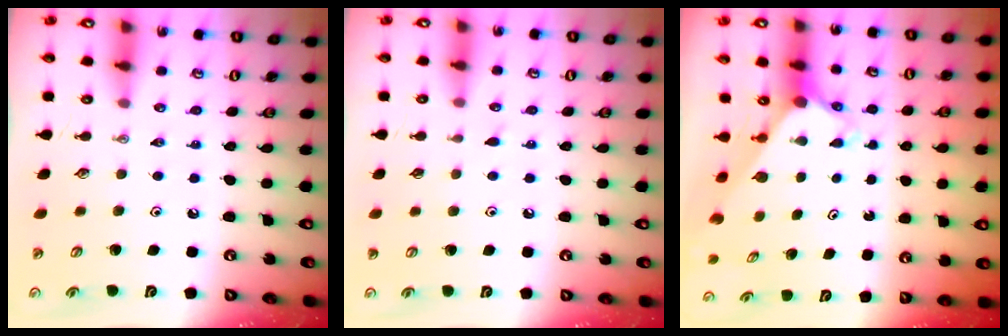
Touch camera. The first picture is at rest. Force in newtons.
{"total": 5.4, "press": 5.4, "slide": 0.5}
{"total": 2.8, "press": 2.8, "slide": 0.2}